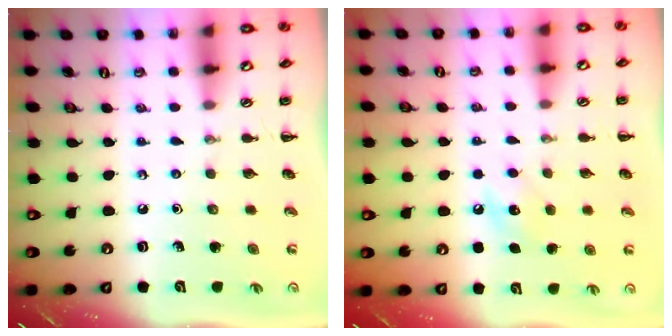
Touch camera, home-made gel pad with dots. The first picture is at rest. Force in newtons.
{"total": 7.8, "press": 7.6, "slide": 1.5}